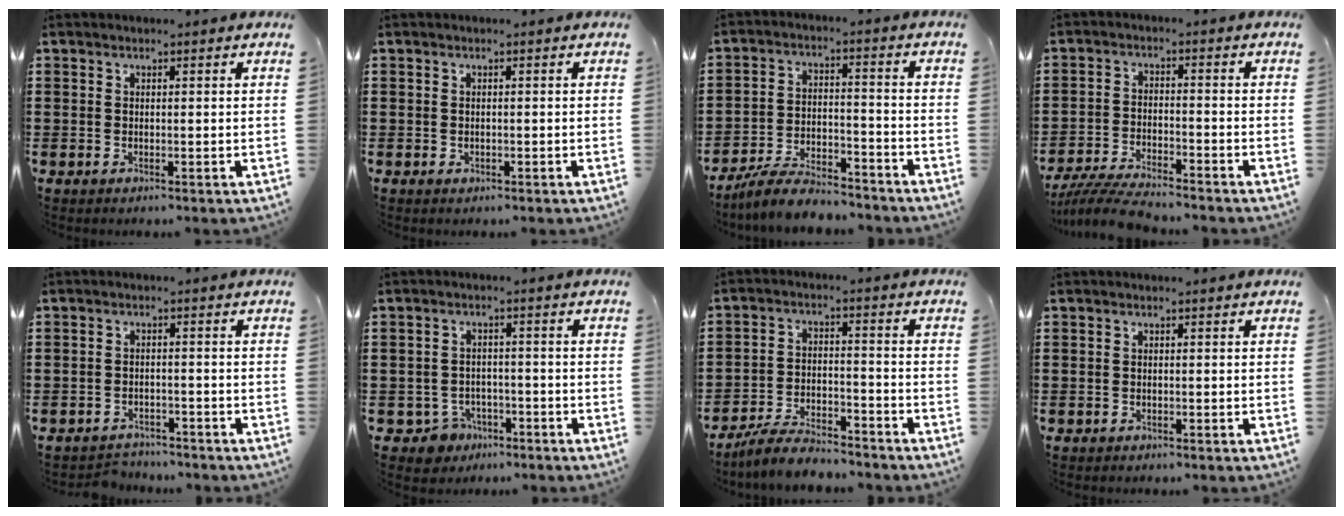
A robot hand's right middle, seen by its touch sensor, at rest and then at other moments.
{"total": 0.6, "force": [-0.3, 0.5, 0.2], "torque": [-0.005, 0.001, -0.006]}
{"total": 7.6, "force": [-7.1, 1.3, 2.4], "torque": [-0.049, 0.011, -0.138]}
{"total": 5.7, "force": [-5.5, 0.3, 1.5], "torque": [-0.043, -0.007, -0.112]}
{"total": 2.7, "force": [-2.6, 0.6, -0.2], "torque": [-0.005, -0.001, -0.058]}
{"total": 4.0, "force": [-3.1, 2.4, 0.8], "torque": [-0.036, 0.002, -0.066]}
{"total": 6.8, "force": [-6.4, 1.0, 2.0], "torque": [-0.040, 0.007, -0.123]}
{"total": 0.7, "force": [-0.7, 0.3, 0.0], "torque": [-0.002, 0.001, -0.015]}